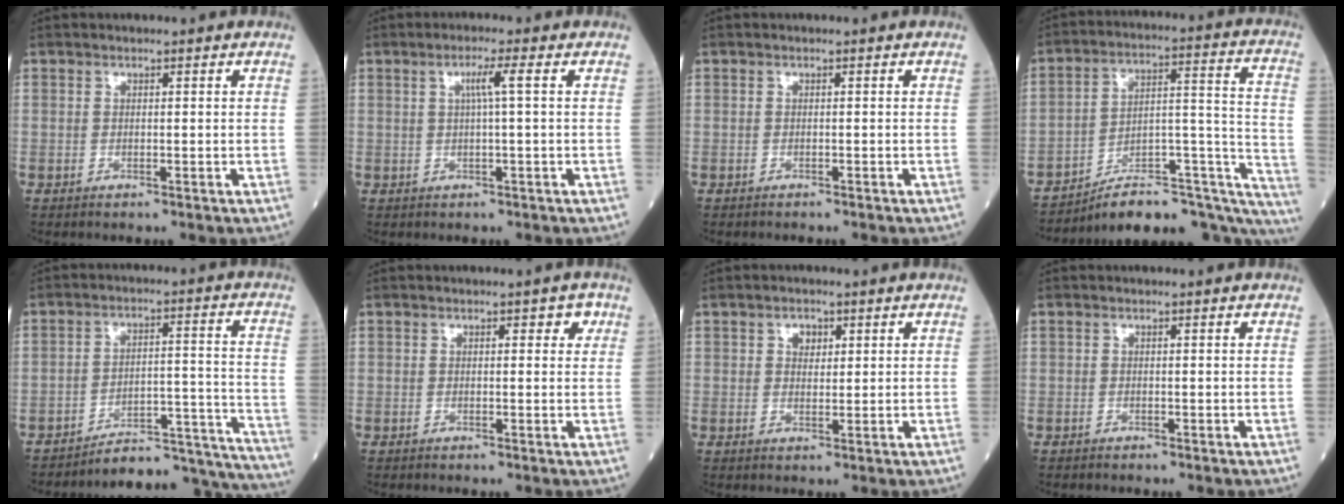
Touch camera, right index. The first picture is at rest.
{"total": 2.9, "force": [0.6, -0.6, 2.8], "torque": [-0.053, 0.004, 0.010]}
{"total": 1.0, "force": [-0.9, 0.2, 0.3], "torque": [-0.007, -0.001, -0.012]}
{"total": 21.6, "force": [-18.2, 5.8, 10.2], "torque": [-0.072, 0.070, -0.251]}
{"total": 17.8, "force": [-17.7, 0.8, 1.8], "torque": [0.012, 0.045, -0.237]}
{"total": 1.8, "force": [0.8, 1.0, 1.2], "torque": [-0.005, 0.007, 0.005]}
{"total": 2.2, "force": [1.0, 1.5, 1.3], "torque": [-0.018, 0.003, 0.015]}
{"total": 0.0}